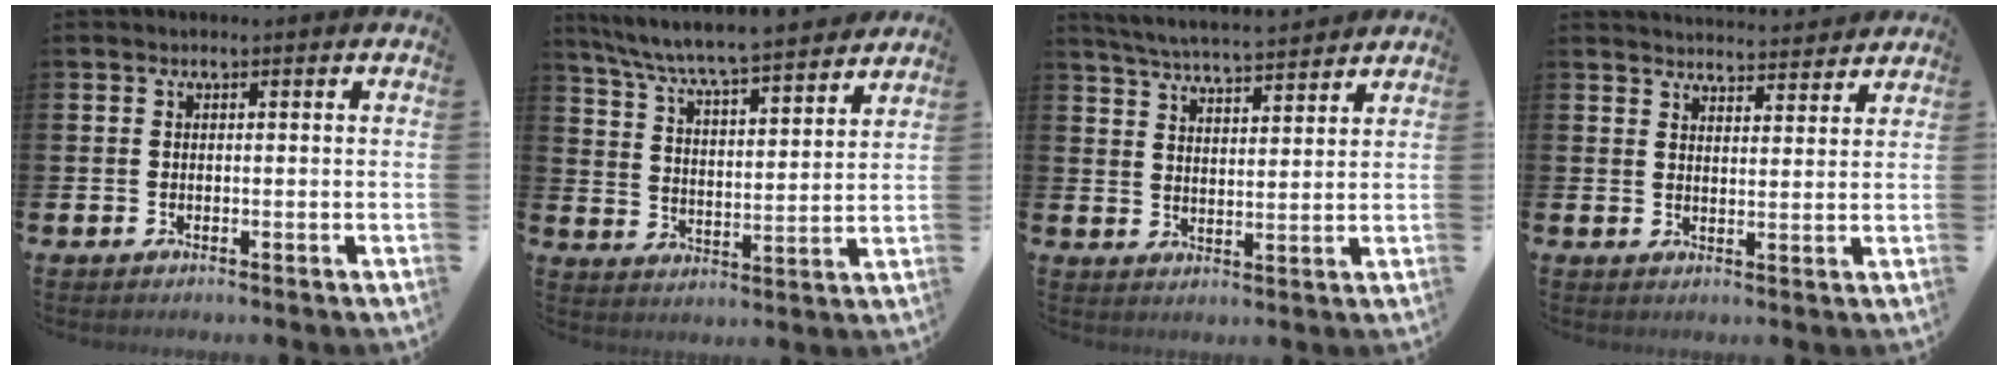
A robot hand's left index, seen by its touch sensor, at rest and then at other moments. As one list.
[{"total": 7.5, "force": [7.2, 0.1, 2.1], "torque": [-0.075, -0.058, 0.123]}, {"total": 5.4, "force": [5.4, 0.0, 0.9], "torque": [-0.039, -0.029, 0.096]}, {"total": 4.1, "force": [4.0, 0.3, -0.1], "torque": [-0.007, -0.026, 0.073]}]